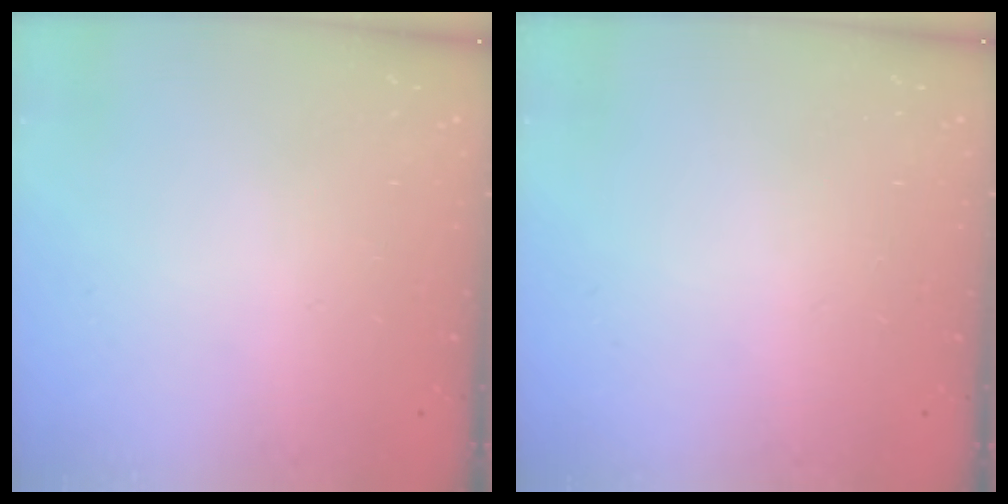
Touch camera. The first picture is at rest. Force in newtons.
{"total": 0.0}